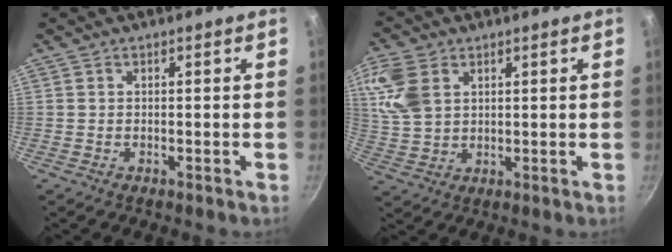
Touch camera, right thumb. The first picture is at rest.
{"total": 9.8, "force": [3.6, 6.7, 6.3], "torque": [-0.128, -0.007, 0.074]}